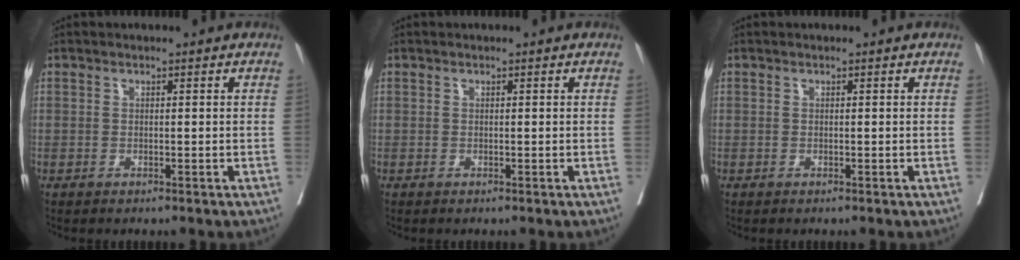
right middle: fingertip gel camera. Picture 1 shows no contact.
{"total": 0.0}
{"total": 0.0}